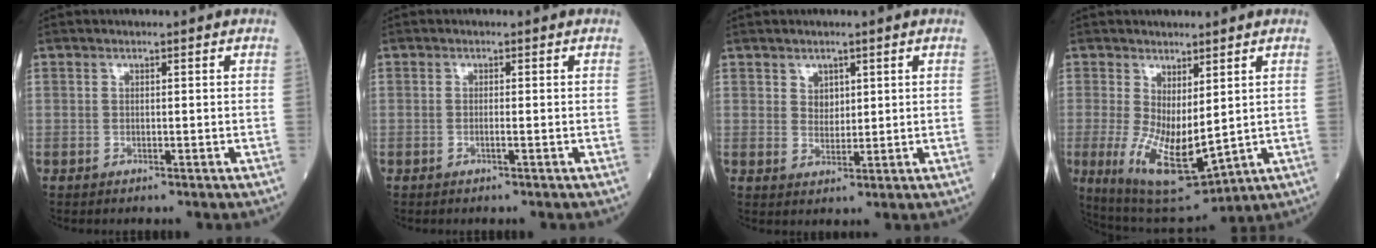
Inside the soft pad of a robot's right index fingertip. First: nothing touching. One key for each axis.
{"total": 0.6, "fx": -0.2, "fy": -0.2, "fz": 0.5, "tx": -0.011, "ty": 0.002, "tz": -0.004}
{"total": 2.3, "fx": 1.3, "fy": 1.7, "fz": 1.0, "tx": -0.017, "ty": 0.000, "tz": 0.027}
{"total": 12.0, "fx": -1.1, "fy": 4.0, "fz": 11.3, "tx": -0.208, "ty": -0.027, "tz": 0.008}